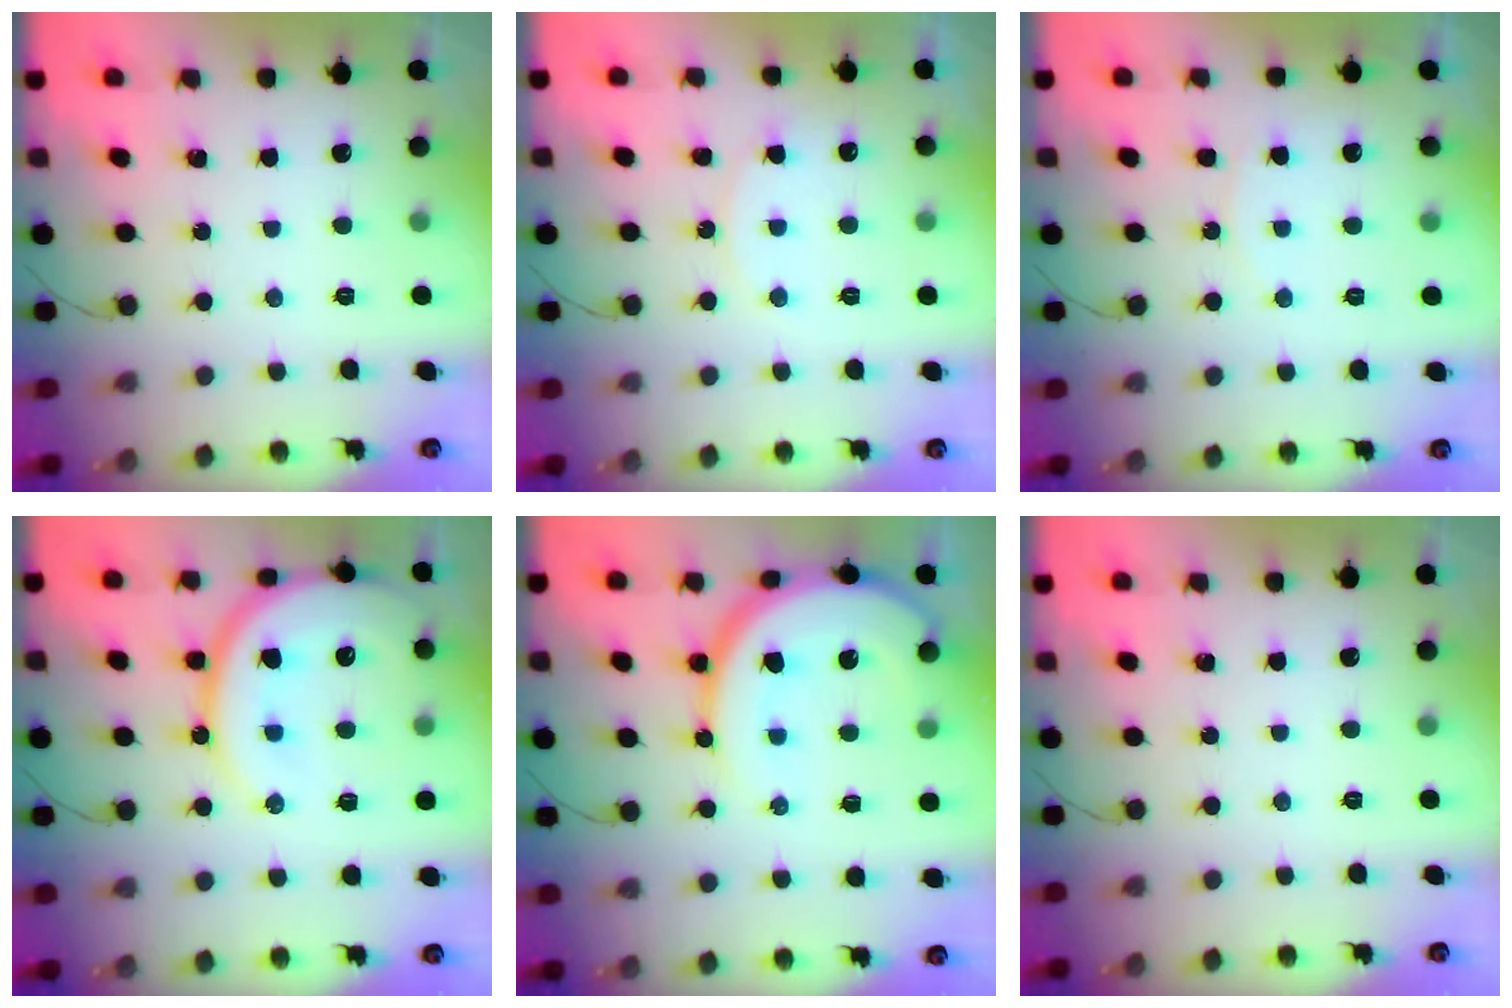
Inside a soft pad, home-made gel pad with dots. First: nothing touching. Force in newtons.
{"total": 5.6, "press": 5.6, "slide": 0.5}
{"total": 3.9, "press": 3.9, "slide": 0.5}
{"total": 18.7, "press": 18.6, "slide": 1.9}
{"total": 15.3, "press": 15.2, "slide": 1.2}
{"total": 0.0}